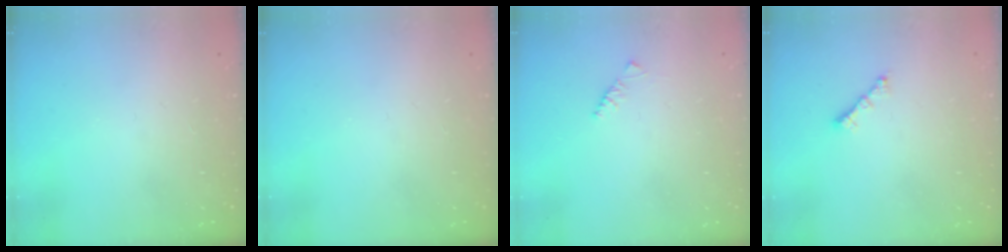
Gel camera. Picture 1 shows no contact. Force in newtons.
{"total": 0.0}
{"total": 1.8, "press": 1.7, "slide": 0.6}
{"total": 1.5, "press": 1.4, "slide": 0.5}